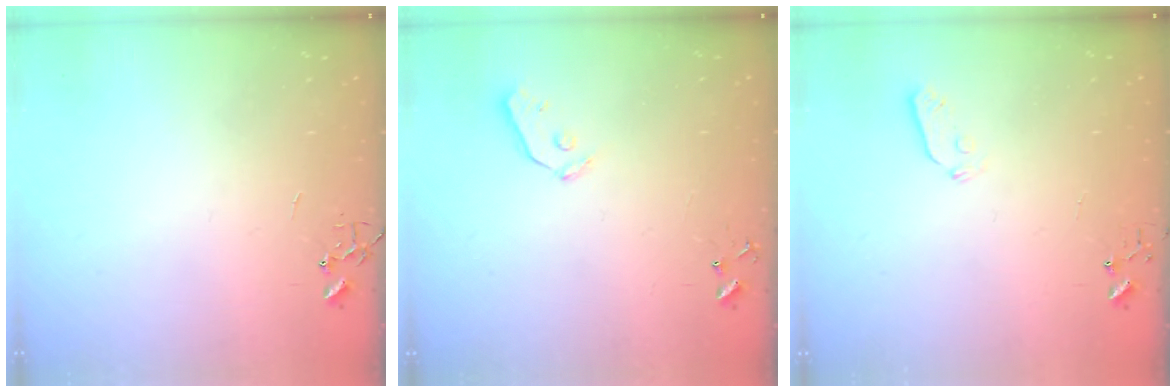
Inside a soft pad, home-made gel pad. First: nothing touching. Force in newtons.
{"total": 5.7, "press": 5.7, "slide": 0.4}
{"total": 3.9, "press": 3.8, "slide": 0.9}